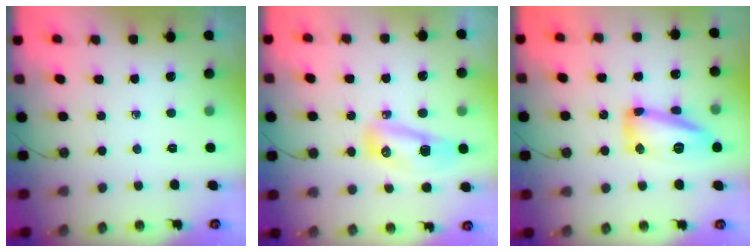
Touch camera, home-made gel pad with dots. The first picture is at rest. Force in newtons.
{"total": 16.9, "press": 12.4, "slide": 11.5}
{"total": 14.6, "press": 14.5, "slide": 0.7}